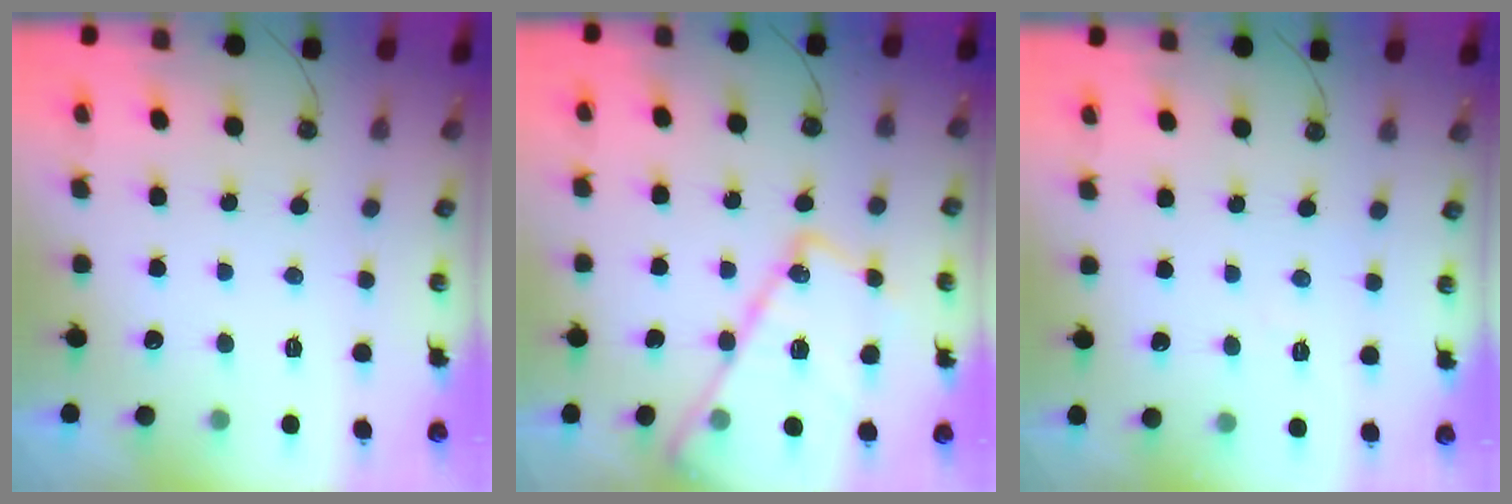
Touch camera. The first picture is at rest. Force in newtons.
{"total": 20.3, "press": 20.2, "slide": 1.2}
{"total": 3.2, "press": 3.1, "slide": 0.3}